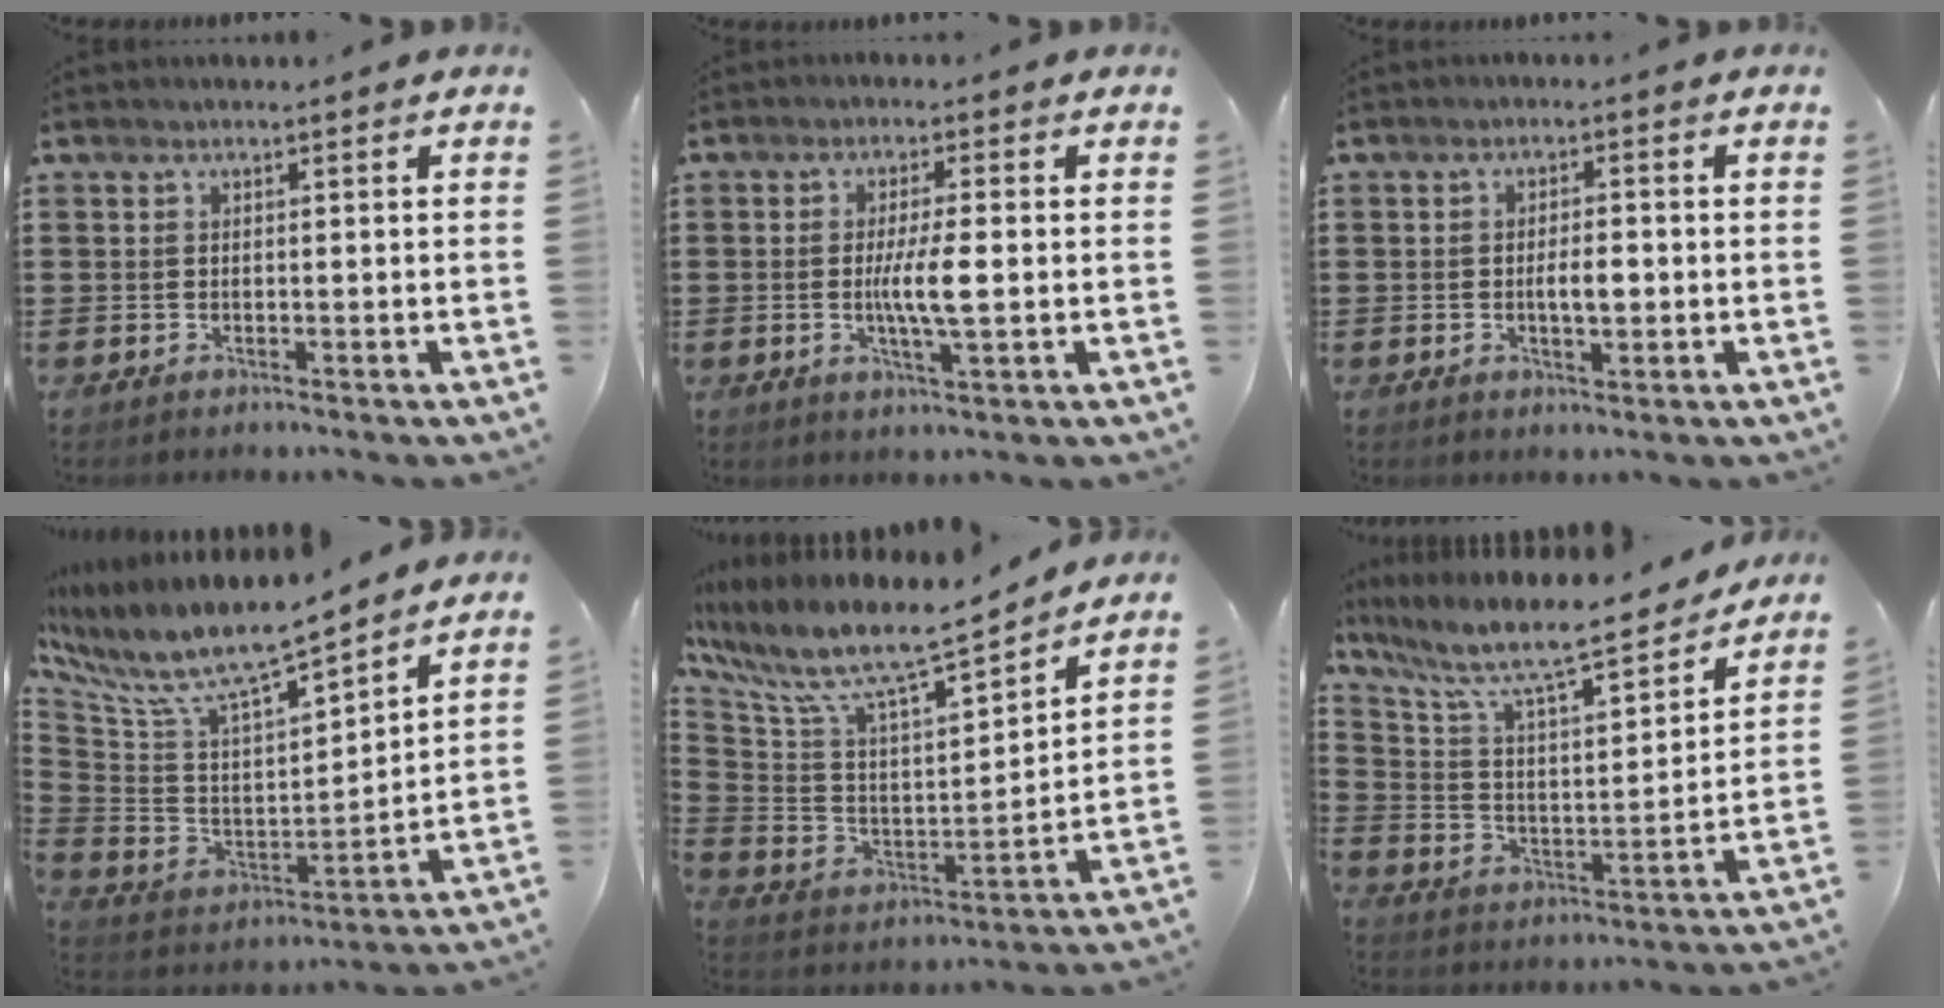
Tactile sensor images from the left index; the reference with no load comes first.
{"total": 5.7, "force": [-0.3, 0.7, 5.6], "torque": [-0.107, -0.004, -0.011]}
{"total": 3.3, "force": [-0.4, 1.3, 3.0], "torque": [-0.049, -0.001, -0.009]}
{"total": 9.4, "force": [7.8, 1.9, 4.9], "torque": [-0.132, -0.057, 0.130]}
{"total": 9.1, "force": [7.3, 1.3, 5.2], "torque": [-0.135, -0.059, 0.118]}
{"total": 10.0, "force": [8.1, 1.5, 5.7], "torque": [-0.136, -0.061, 0.131]}